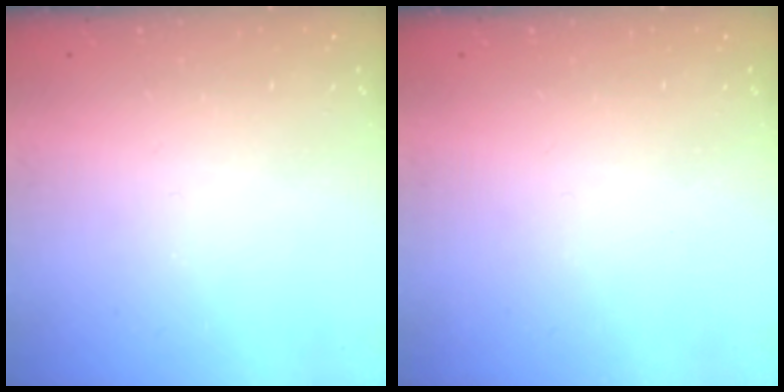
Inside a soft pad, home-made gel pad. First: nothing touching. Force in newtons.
{"total": 0.0}